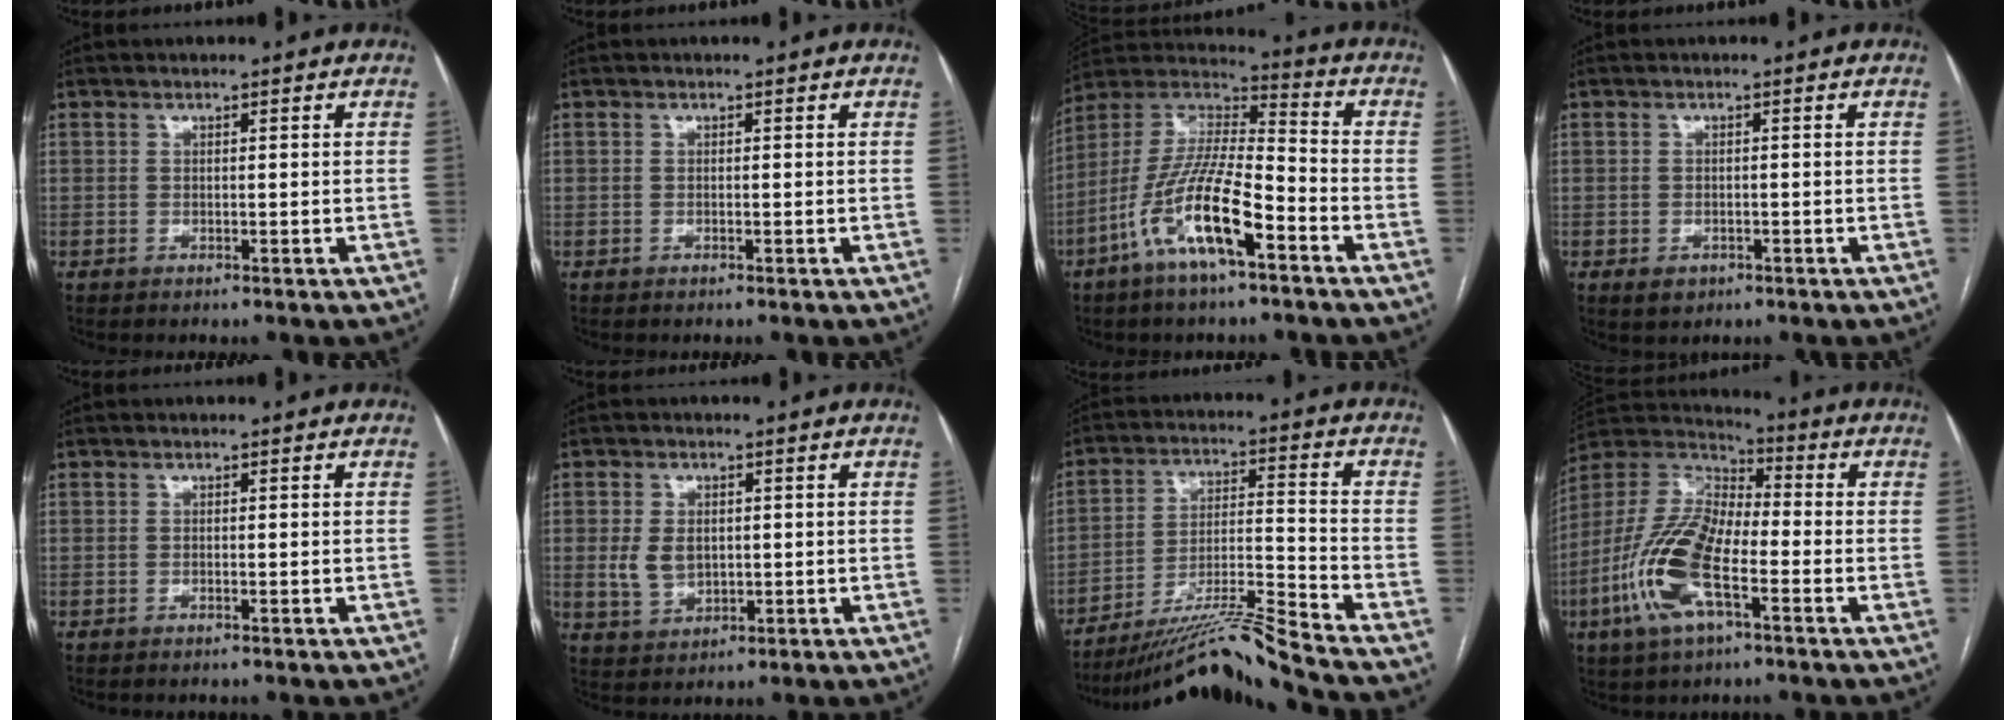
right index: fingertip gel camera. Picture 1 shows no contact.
{"total": 0.0}
{"total": 15.2, "force": [-7.2, 2.9, 13.1], "torque": [-0.263, -0.003, -0.134]}
{"total": 2.4, "force": [-1.1, 1.7, 1.3], "torque": [-0.018, 0.000, -0.005]}
{"total": 0.0}
{"total": 4.9, "force": [0.2, 3.5, 3.4], "torque": [-0.072, 0.005, 0.014]}
{"total": 13.1, "force": [-11.7, -3.2, 4.7], "torque": [-0.075, 0.001, -0.209]}
{"total": 15.9, "force": [-5.3, 5.8, 13.8], "torque": [-0.306, 0.002, -0.103]}